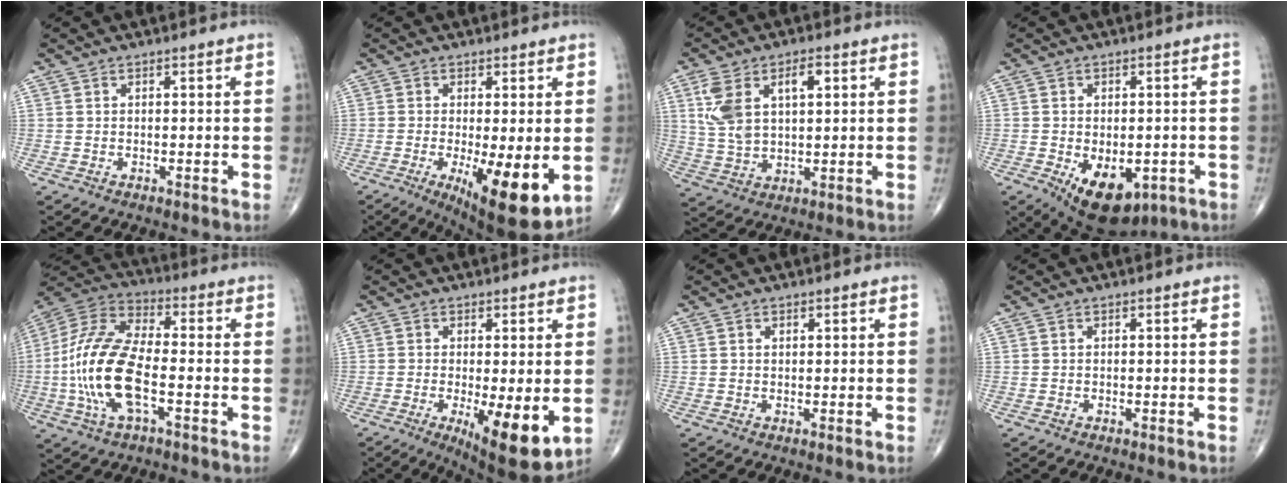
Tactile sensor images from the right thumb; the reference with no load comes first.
{"total": 12.5, "force": [-3.0, 3.6, 11.6], "torque": [-0.175, -0.029, -0.037]}
{"total": 11.0, "force": [3.5, 6.0, 8.5], "torque": [-0.164, 0.006, 0.072]}
{"total": 12.4, "force": [-4.9, 7.1, 8.9], "torque": [-0.120, -0.002, -0.056]}
{"total": 17.7, "force": [-3.7, 7.3, 15.7], "torque": [-0.338, 0.024, -0.073]}
{"total": 10.9, "force": [-2.4, 3.3, 10.1], "torque": [-0.148, -0.027, -0.030]}
{"total": 0.5, "force": [0.3, 0.4, 0.2], "torque": [-0.002, -0.002, 0.004]}
{"total": 0.0}